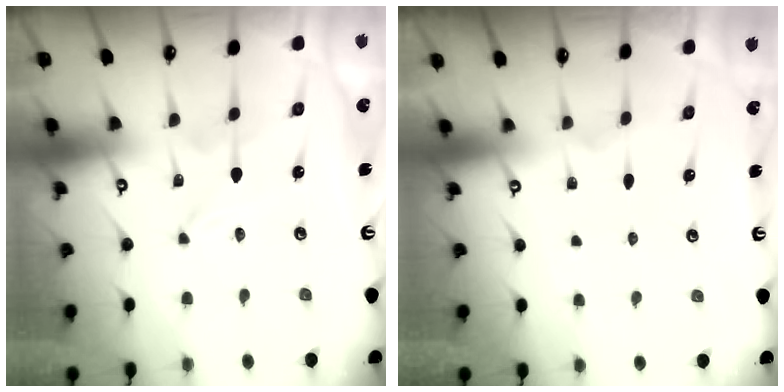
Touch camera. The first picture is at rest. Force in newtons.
{"total": 0.0}